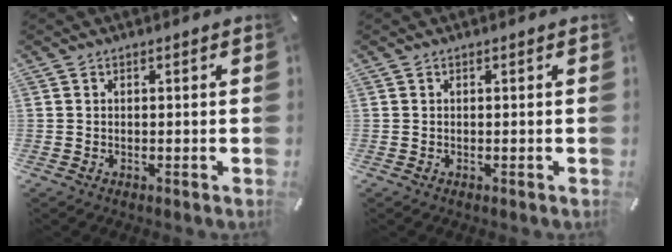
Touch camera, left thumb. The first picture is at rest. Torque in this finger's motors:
{"motor_torque": [-0.03, 0.18, -0.14, -0.16, -0.01]}